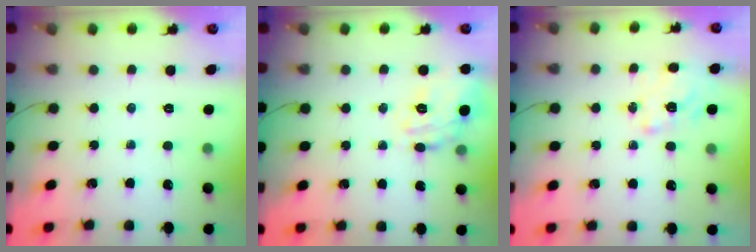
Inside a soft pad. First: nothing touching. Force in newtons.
{"total": 16.8, "press": 16.8, "slide": 0.6}
{"total": 1.4, "press": 1.2, "slide": 0.8}